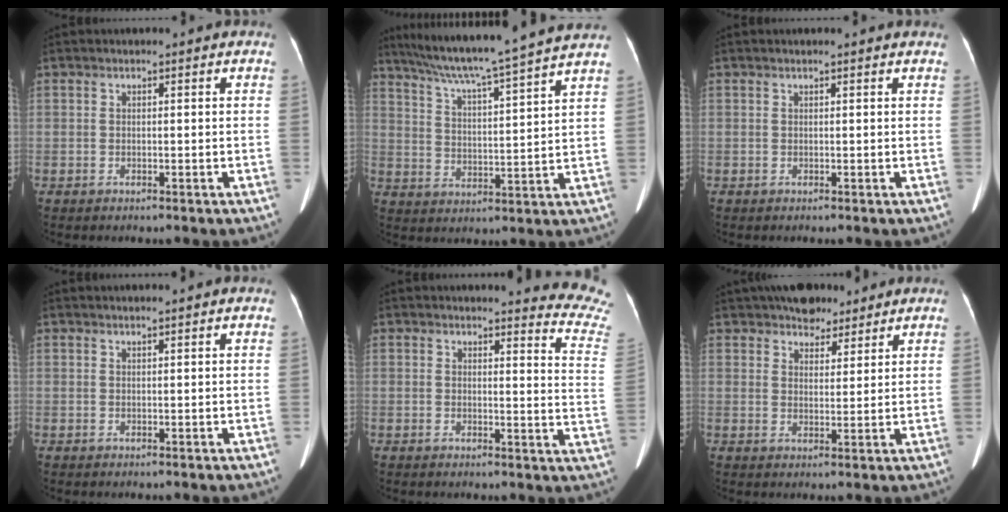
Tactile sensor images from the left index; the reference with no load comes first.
{"total": 19.2, "force": [16.6, -1.8, 9.4], "torque": [-0.164, -0.007, 0.240]}
{"total": 1.5, "force": [1.4, 0.3, 0.4], "torque": [-0.013, 0.018, 0.014]}
{"total": 2.6, "force": [2.3, -0.2, 1.0], "torque": [-0.015, 0.015, 0.034]}
{"total": 11.6, "force": [11.5, -1.3, 0.7], "torque": [0.002, -0.135, 0.095]}
{"total": 6.5, "force": [5.2, 3.0, 2.5], "torque": [-0.033, 0.016, 0.088]}